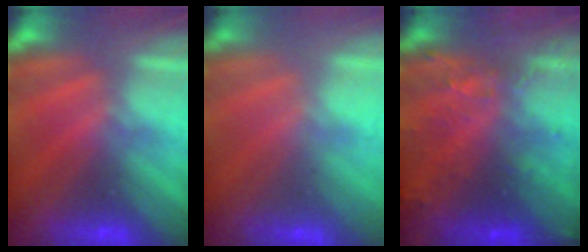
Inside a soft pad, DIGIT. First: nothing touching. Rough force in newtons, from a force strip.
{"total": 2.1}
{"total": 6.7}